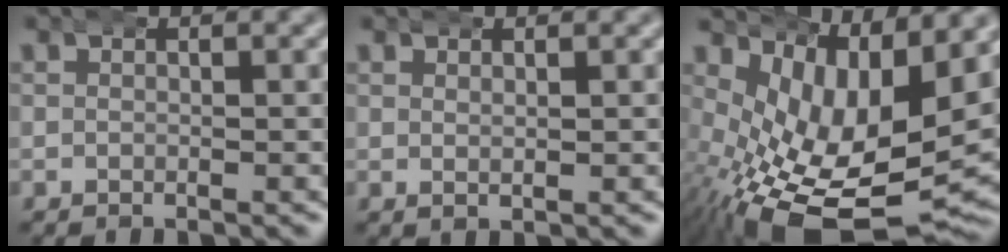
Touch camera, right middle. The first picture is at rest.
{"total": 0.7, "force": [0.5, -0.1, 0.4], "torque": [-0.005, 0.000, 0.013]}
{"total": 13.0, "force": [-3.2, 6.9, 10.5], "torque": [-0.201, -0.065, -0.017]}